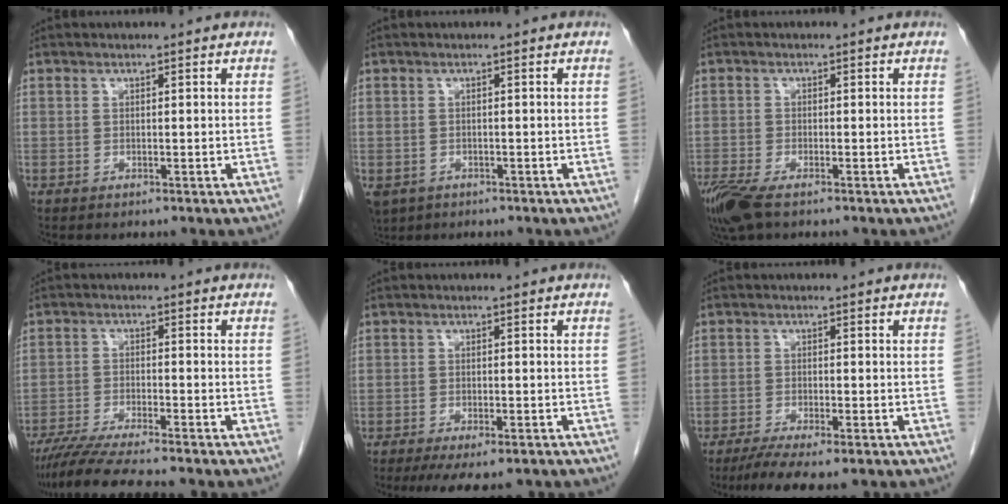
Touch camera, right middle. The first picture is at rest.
{"total": 6.4, "force": [-3.4, 4.9, 2.3], "torque": [-0.060, -0.006, -0.049]}
{"total": 6.0, "force": [-4.1, 1.8, 4.0], "torque": [-0.085, -0.017, -0.076]}
{"total": 10.4, "force": [-9.1, -0.2, 5.1], "torque": [-0.072, -0.025, -0.146]}
{"total": 8.5, "force": [-6.7, 2.2, 4.7], "torque": [-0.061, -0.010, -0.096]}
{"total": 7.8, "force": [-6.2, 0.8, 4.8], "torque": [-0.071, -0.016, -0.096]}